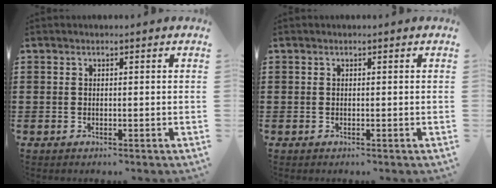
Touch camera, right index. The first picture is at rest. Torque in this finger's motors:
{"motor_torque": [1.26, 0.87, 0.01, -0.01]}